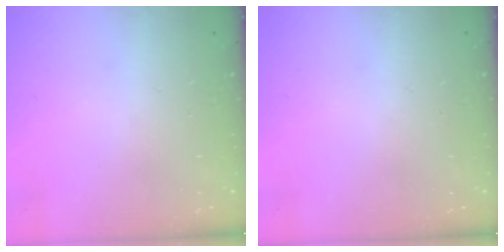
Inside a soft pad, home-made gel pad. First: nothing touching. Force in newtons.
{"total": 0.0}